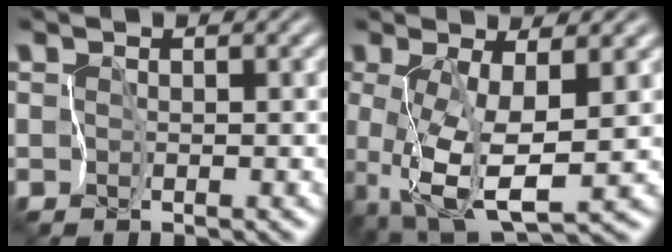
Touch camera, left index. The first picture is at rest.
{"total": 5.6, "force": [-0.3, 1.8, 5.3], "torque": [-0.115, -0.011, -0.003]}